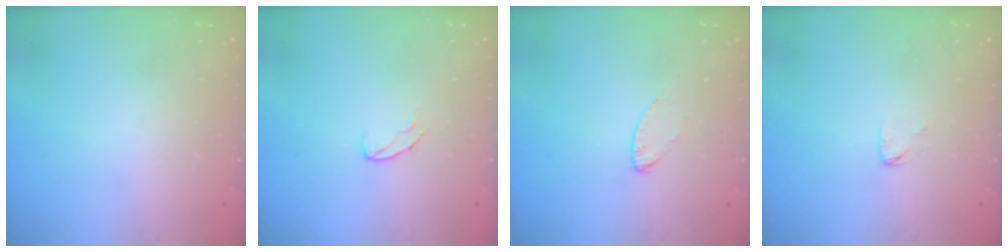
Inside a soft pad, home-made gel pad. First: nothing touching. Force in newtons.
{"total": 5.0, "press": 5.0, "slide": 0.5}
{"total": 4.2, "press": 4.1, "slide": 0.4}
{"total": 3.5, "press": 3.5, "slide": 0.2}